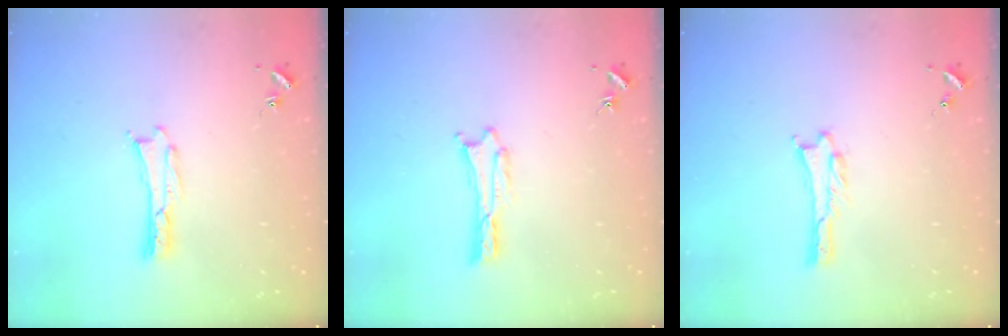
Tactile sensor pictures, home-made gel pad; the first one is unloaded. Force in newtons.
{"total": 0.0}
{"total": 1.0, "press": 1.0, "slide": 0.1}